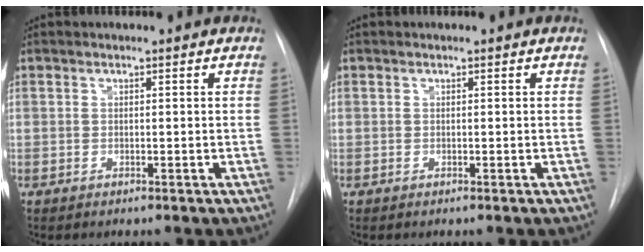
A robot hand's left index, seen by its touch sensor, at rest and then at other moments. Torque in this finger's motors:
{"motor_torque": [0.00, 0.00, 0.00, 0.00]}